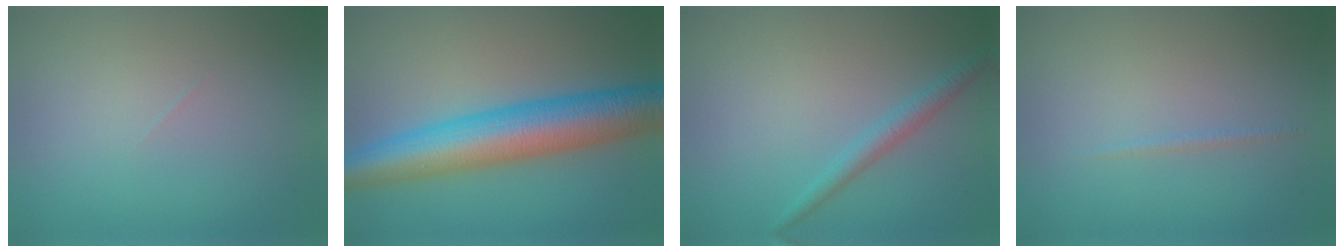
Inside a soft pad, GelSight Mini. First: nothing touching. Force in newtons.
{"total": 9.5, "press": 9.5, "slide": 0.1}
{"total": 1.9, "press": 1.9, "slide": 0.1}
{"total": 0.5, "press": 0.5, "slide": 0.1}